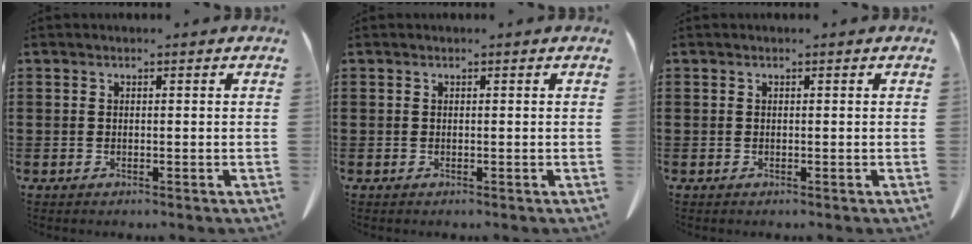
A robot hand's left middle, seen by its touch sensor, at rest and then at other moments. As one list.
[{"total": 0.0}, {"total": 0.0}]